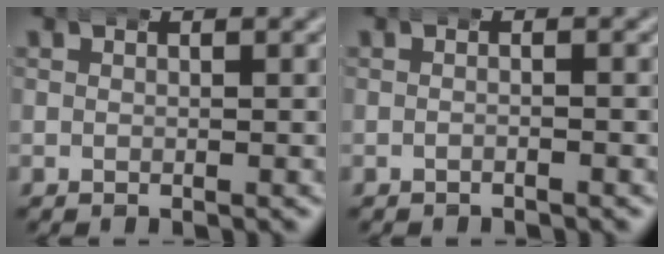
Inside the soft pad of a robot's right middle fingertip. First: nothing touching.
{"total": 0.6, "force": [-0.5, 0.1, 0.3], "torque": [0.000, 0.002, -0.014]}